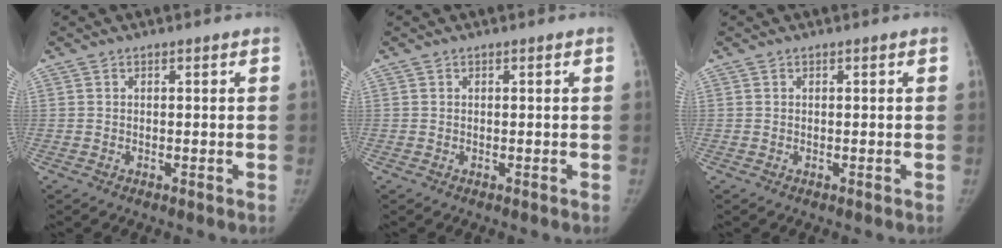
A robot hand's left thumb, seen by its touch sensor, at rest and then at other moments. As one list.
[{"total": 0.0}, {"total": 0.0}]